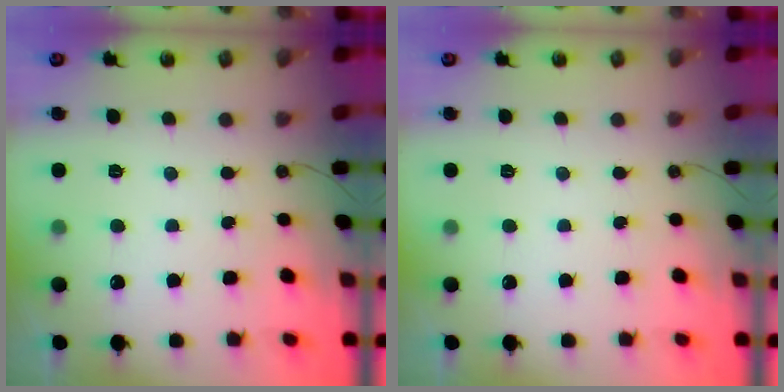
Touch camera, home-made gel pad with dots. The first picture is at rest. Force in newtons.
{"total": 0.0}